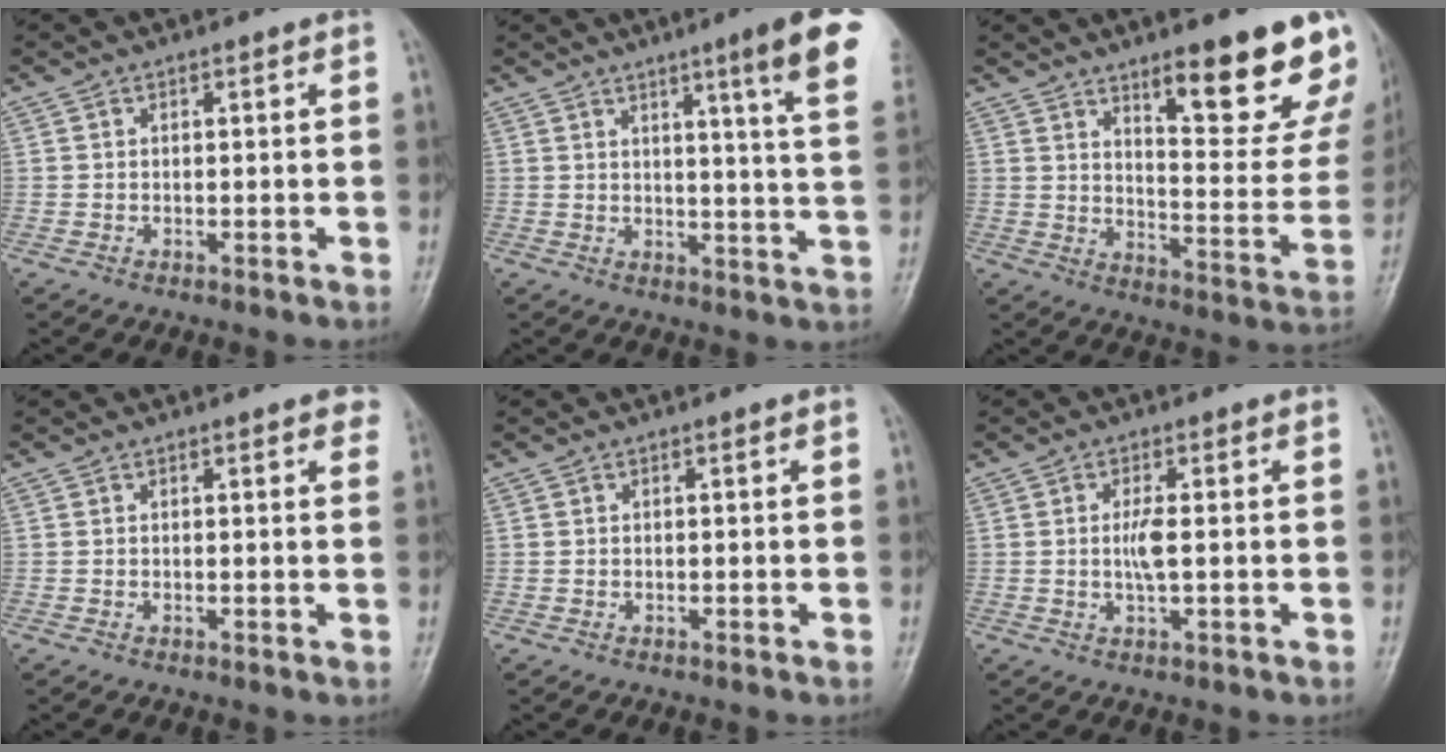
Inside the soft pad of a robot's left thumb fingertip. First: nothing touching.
{"total": 13.0, "force": [7.1, 0.3, 11.0], "torque": [-0.138, -0.037, 0.080]}
{"total": 18.2, "force": [12.0, 4.9, 12.8], "torque": [-0.120, -0.083, 0.173]}
{"total": 3.2, "force": [2.4, 1.0, 1.9], "torque": [-0.008, -0.001, 0.019]}
{"total": 0.0}
{"total": 3.3, "force": [0.1, 0.6, 3.2], "torque": [-0.071, -0.003, 0.002]}